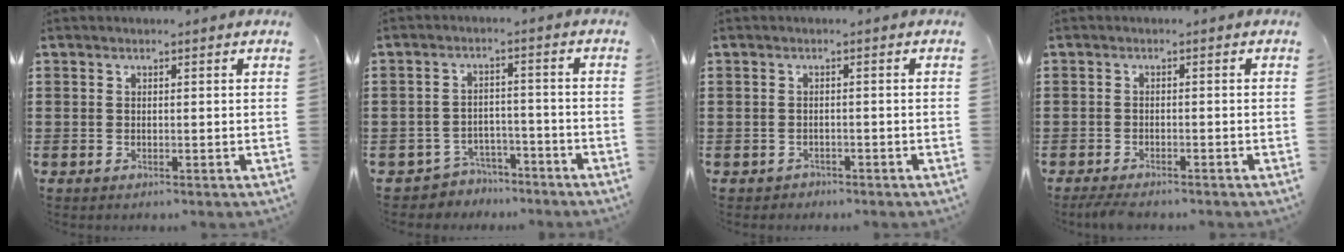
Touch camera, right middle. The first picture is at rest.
{"total": 3.9, "force": [-3.7, 1.1, -0.1], "torque": [-0.015, 0.002, -0.082]}
{"total": 0.8, "force": [-0.7, 0.3, 0.0], "torque": [-0.002, 0.001, -0.017]}
{"total": 1.7, "force": [-1.6, 0.3, 0.6], "torque": [-0.020, -0.001, -0.035]}